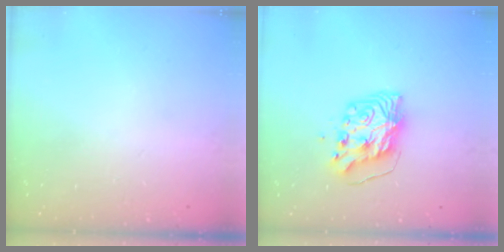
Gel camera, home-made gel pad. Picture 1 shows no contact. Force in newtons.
{"total": 8.3, "press": 8.3, "slide": 0.9}